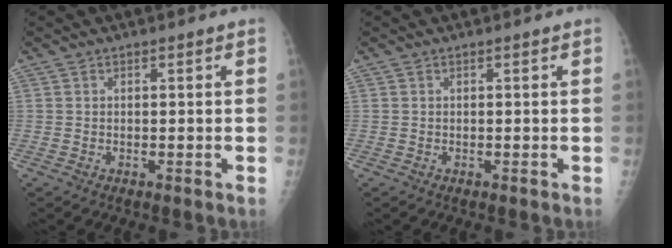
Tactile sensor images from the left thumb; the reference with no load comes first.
{"total": 0.0}